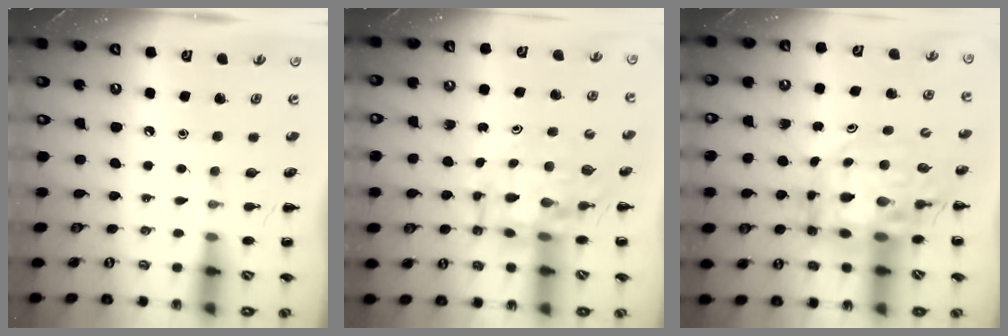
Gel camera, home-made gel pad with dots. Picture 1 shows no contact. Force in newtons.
{"total": 8.2, "press": 7.7, "slide": 2.9}
{"total": 16.6, "press": 15.8, "slide": 5.1}